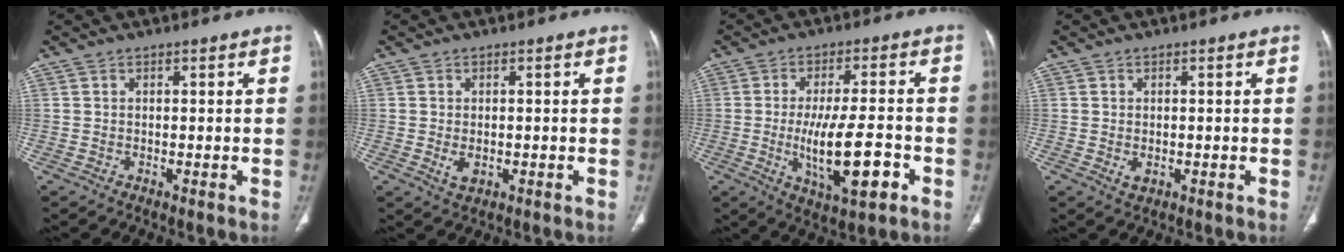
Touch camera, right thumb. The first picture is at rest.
{"total": 2.8, "force": [-0.5, 1.7, 2.1], "torque": [-0.034, -0.002, -0.001]}
{"total": 13.1, "force": [-3.5, 4.2, 11.9], "torque": [-0.198, 0.008, -0.049]}
{"total": 1.8, "force": [-0.3, 1.2, 1.4], "torque": [-0.020, -0.001, 0.001]}